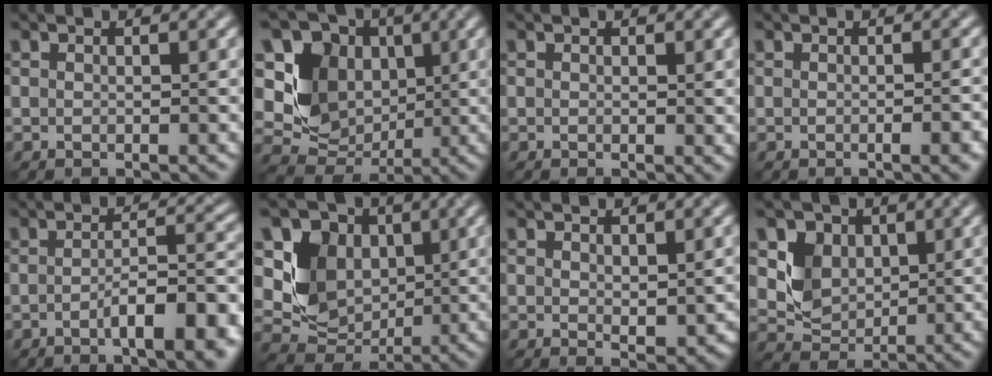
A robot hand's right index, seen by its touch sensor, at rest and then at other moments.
{"total": 9.9, "force": [2.2, 8.2, 5.1], "torque": [-0.105, 0.018, 0.026]}
{"total": 0.9, "force": [0.1, 0.2, 0.9], "torque": [-0.010, -0.003, 0.003]}
{"total": 2.6, "force": [-0.8, 0.8, 2.3], "torque": [-0.020, -0.001, -0.011]}
{"total": 7.2, "force": [-3.0, 1.8, 6.3], "torque": [-0.080, 0.004, -0.052]}
{"total": 8.9, "force": [2.2, 7.3, 4.6], "torque": [-0.090, 0.010, 0.027]}
{"total": 2.0, "force": [0.3, 0.9, 1.8], "torque": [-0.028, -0.010, 0.012]}
{"total": 4.2, "force": [1.3, 3.5, 1.8], "torque": [-0.043, -0.012, 0.026]}